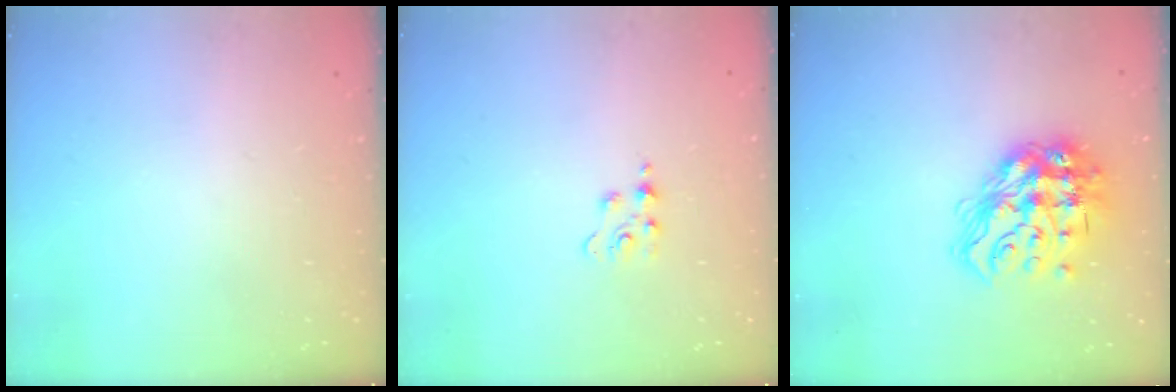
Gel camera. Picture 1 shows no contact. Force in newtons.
{"total": 2.8, "press": 2.8, "slide": 0.4}
{"total": 18.0, "press": 18.0, "slide": 1.8}